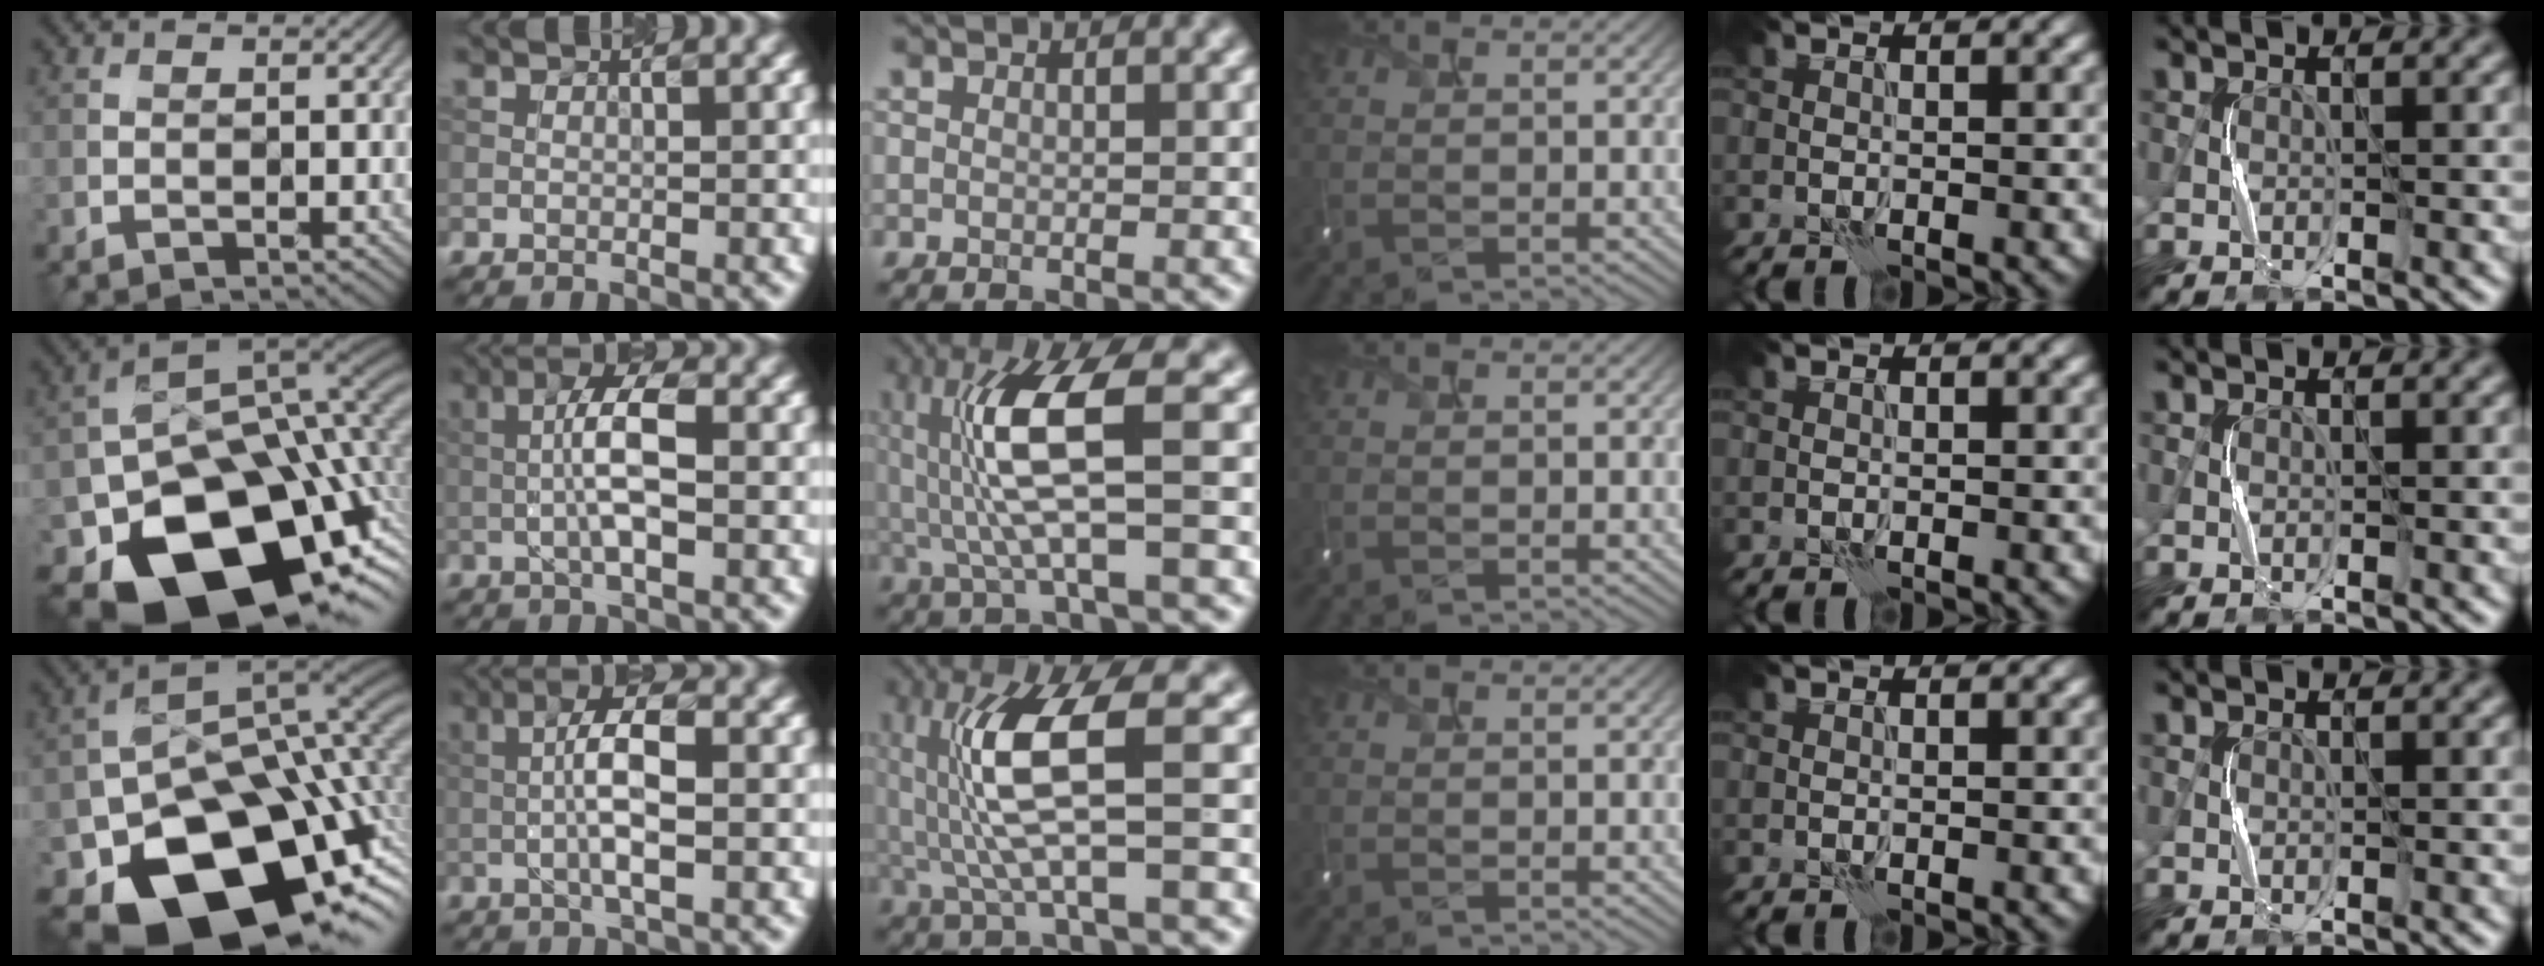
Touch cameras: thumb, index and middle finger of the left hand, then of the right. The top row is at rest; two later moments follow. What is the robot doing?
{"motion": "shake", "object": "tambourine"}